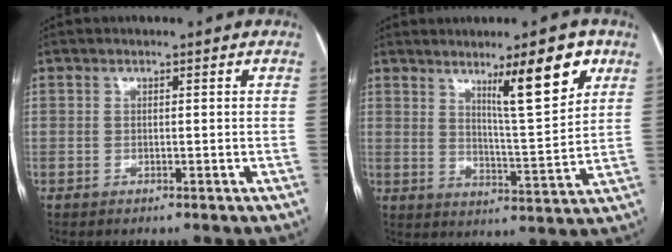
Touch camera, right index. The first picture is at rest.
{"total": 10.6, "force": [6.0, 1.0, 8.7], "torque": [-0.132, -0.011, 0.095]}